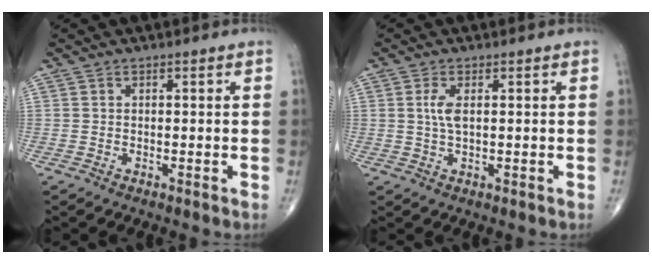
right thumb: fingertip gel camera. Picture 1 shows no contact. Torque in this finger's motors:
{"motor_torque": [0.14, 0.63, 0.38, 0.15, 0.09]}